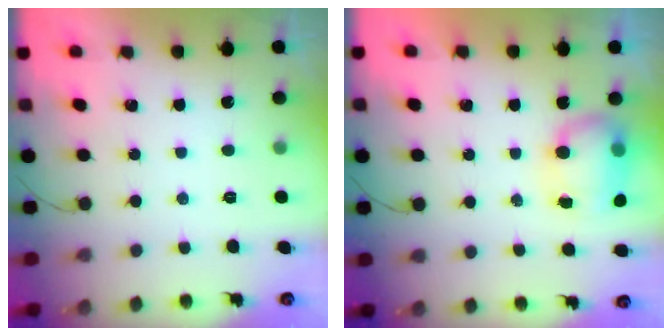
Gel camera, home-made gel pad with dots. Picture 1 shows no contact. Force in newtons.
{"total": 11.9, "press": 9.8, "slide": 6.8}